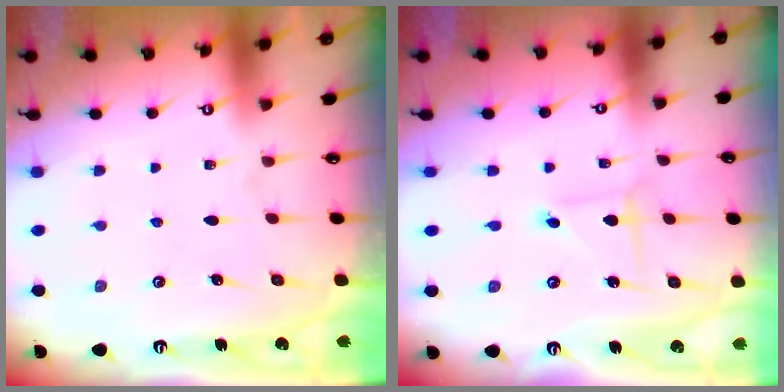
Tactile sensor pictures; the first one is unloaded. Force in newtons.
{"total": 1.5, "press": 1.5, "slide": 0.1}